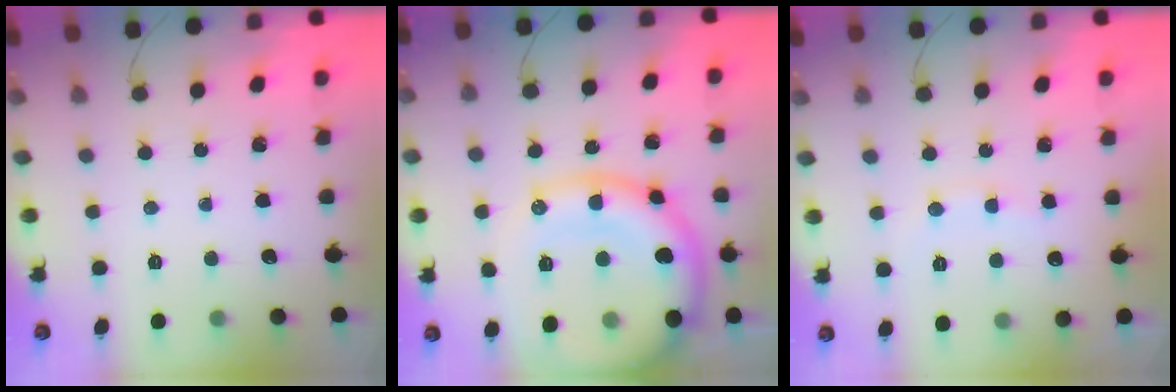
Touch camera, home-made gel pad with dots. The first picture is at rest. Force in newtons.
{"total": 21.7, "press": 21.7, "slide": 1.4}
{"total": 7.4, "press": 7.3, "slide": 1.3}